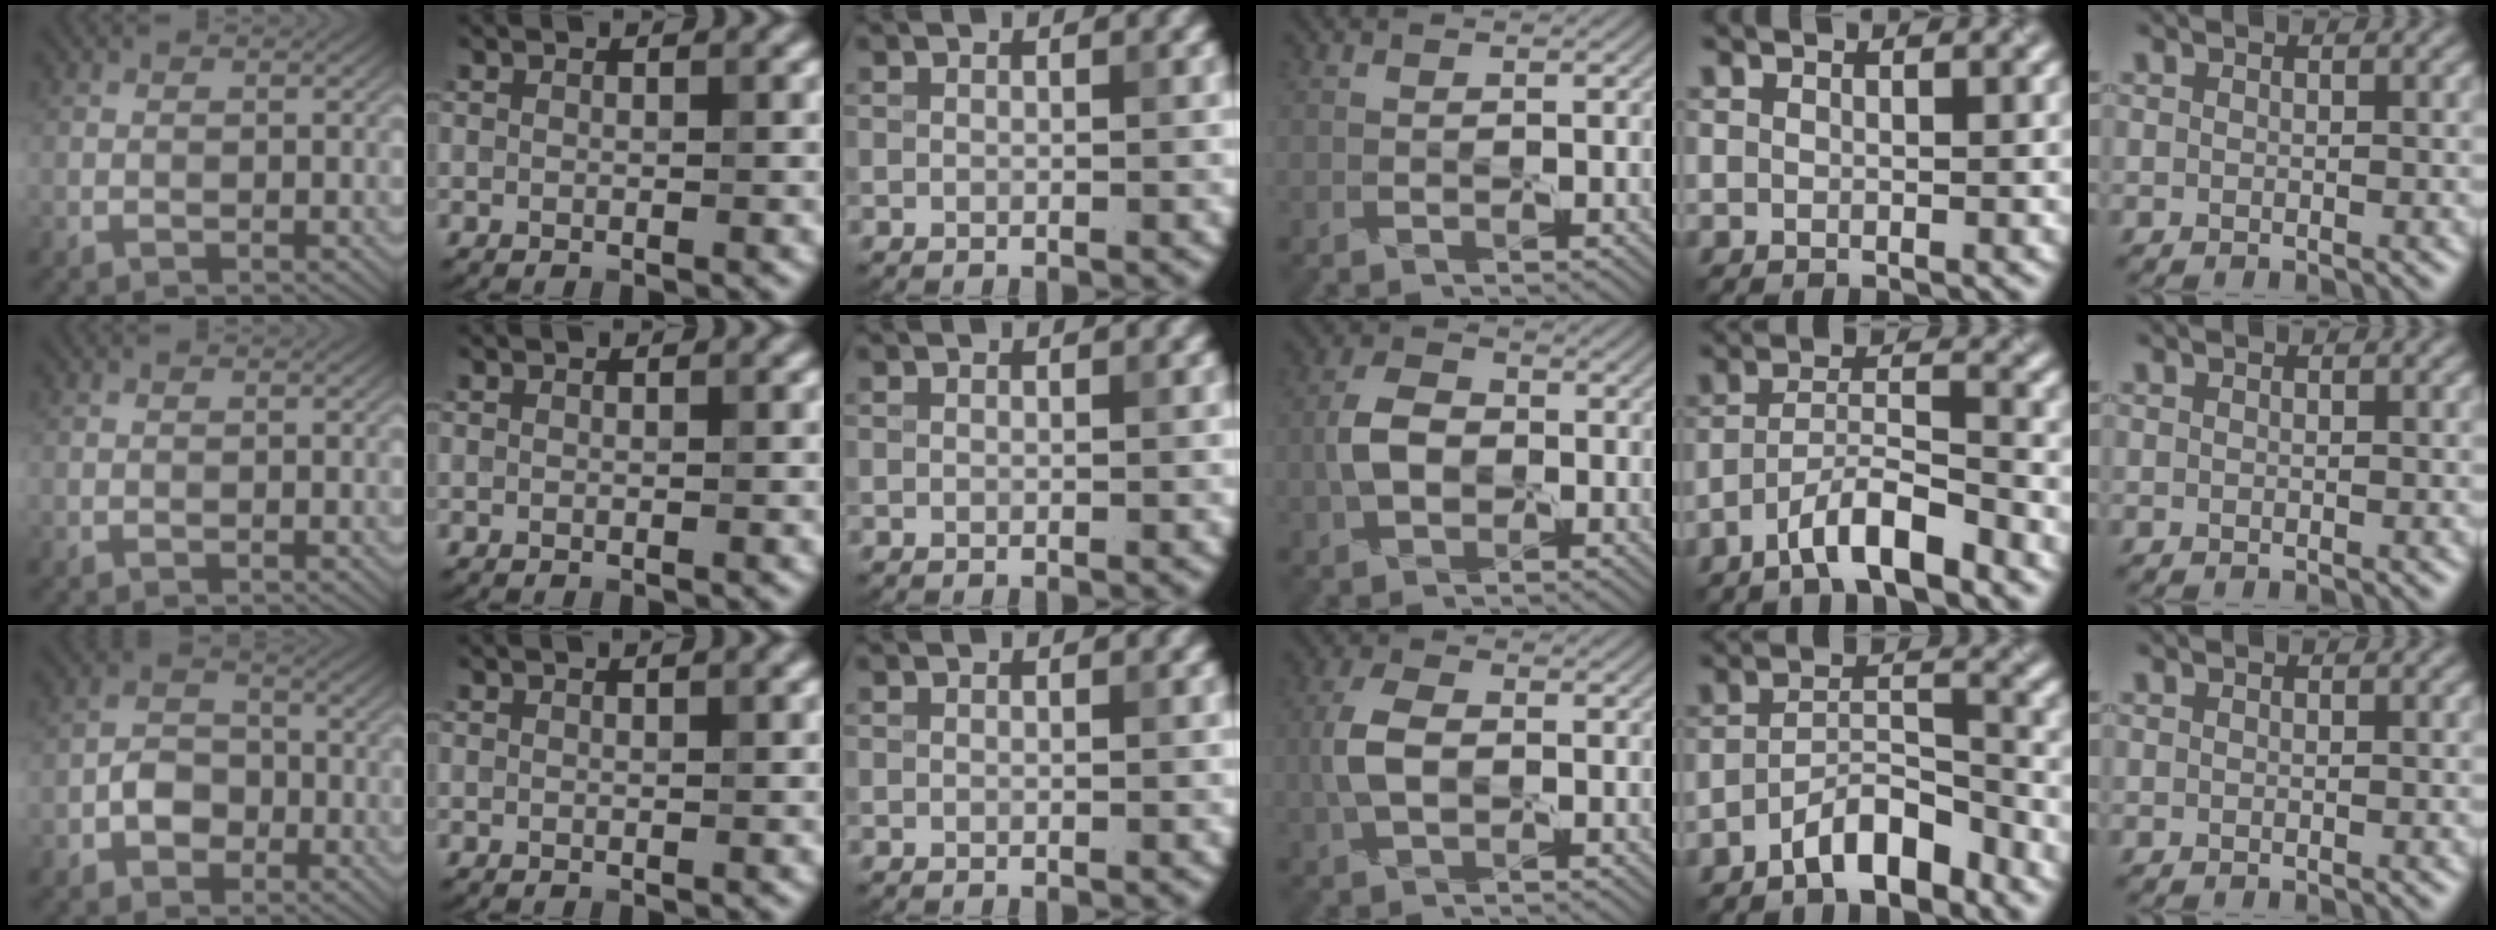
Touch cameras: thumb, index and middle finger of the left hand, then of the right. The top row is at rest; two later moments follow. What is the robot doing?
{"motion": "peel", "object": "bandage"}